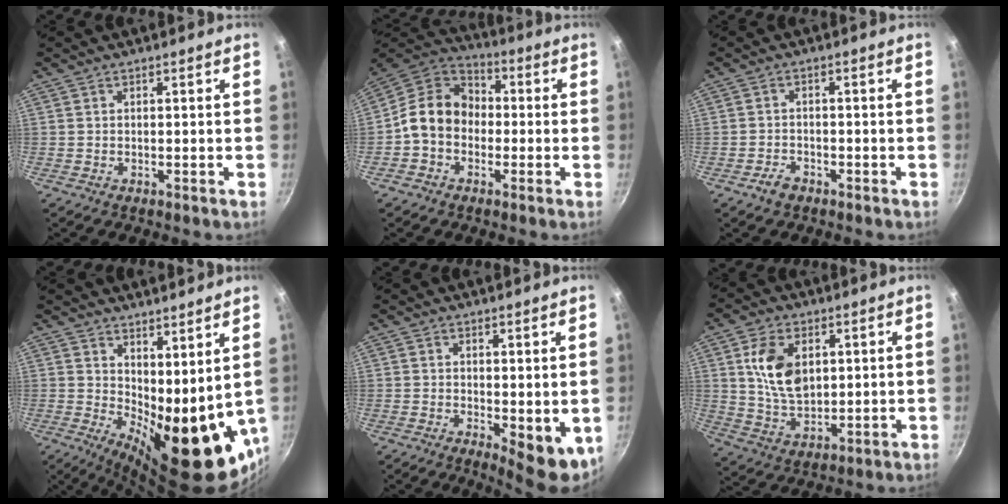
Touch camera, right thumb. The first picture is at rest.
{"total": 12.4, "force": [-1.3, 10.0, 7.2], "torque": [-0.086, 0.041, -0.048]}
{"total": 2.8, "force": [-1.9, 1.7, 1.2], "torque": [-0.019, 0.019, -0.034]}
{"total": 17.2, "force": [5.0, 7.2, 14.7], "torque": [-0.181, -0.051, 0.091]}
{"total": 7.2, "force": [0.0, 3.1, 6.5], "torque": [-0.071, -0.009, 0.009]}
{"total": 11.3, "force": [2.9, 7.3, 8.1], "torque": [-0.134, -0.017, 0.061]}